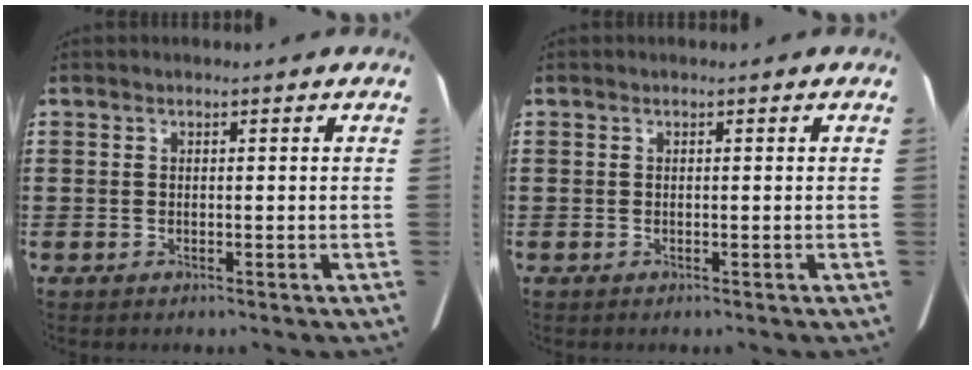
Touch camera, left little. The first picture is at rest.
{"total": 0.0}